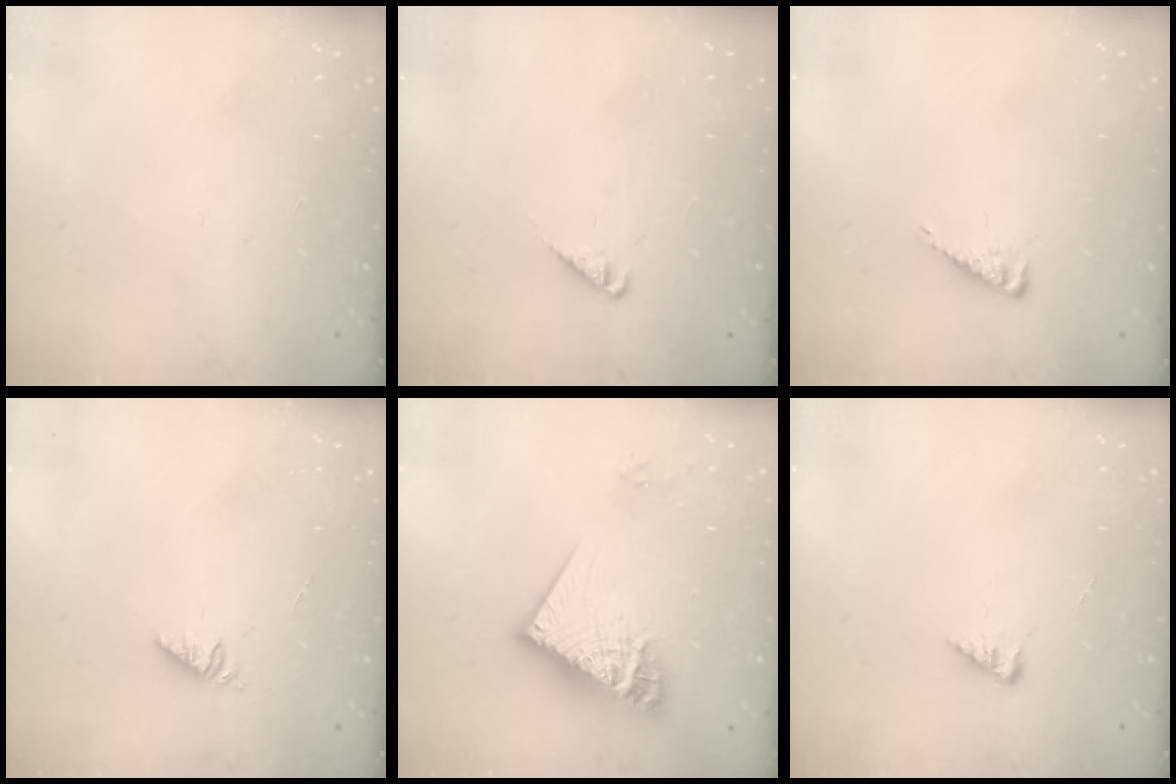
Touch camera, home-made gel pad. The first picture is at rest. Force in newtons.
{"total": 1.8, "press": 1.8, "slide": 0.3}
{"total": 3.7, "press": 3.6, "slide": 0.5}
{"total": 1.0, "press": 1.0, "slide": 0.3}
{"total": 15.5, "press": 15.5, "slide": 1.4}
{"total": 2.7, "press": 2.7, "slide": 0.3}